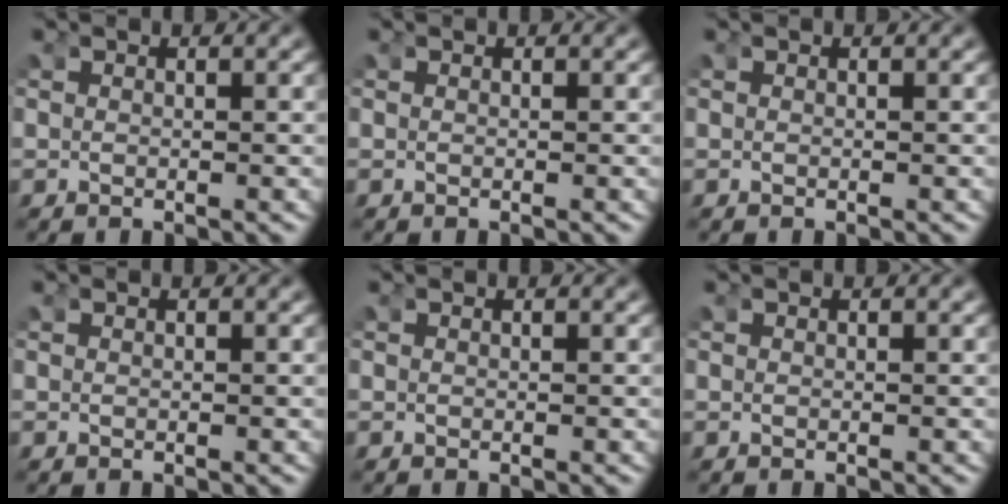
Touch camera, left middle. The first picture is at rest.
{"total": 0.0}
{"total": 0.0}
{"total": 0.0}
{"total": 0.0}
{"total": 0.0}